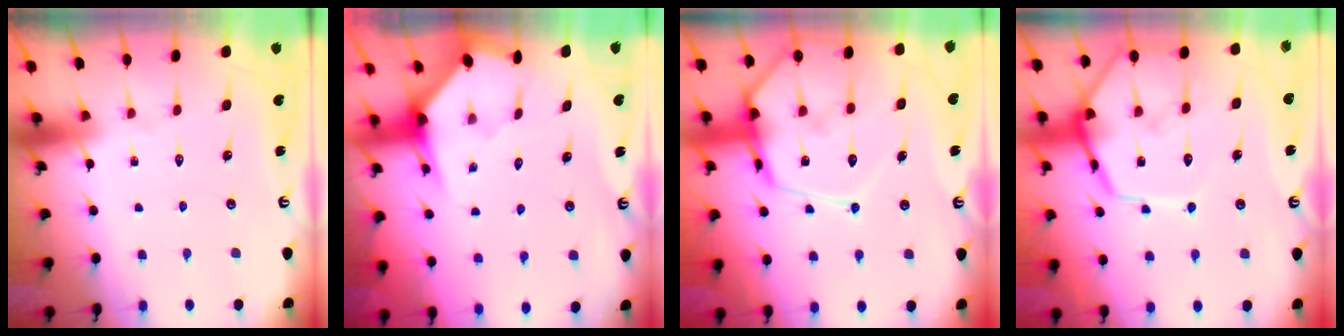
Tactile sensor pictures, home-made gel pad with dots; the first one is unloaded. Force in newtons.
{"total": 3.3, "press": 3.3, "slide": 0.3}
{"total": 19.1, "press": 19.0, "slide": 1.7}
{"total": 14.6, "press": 14.6, "slide": 1.3}